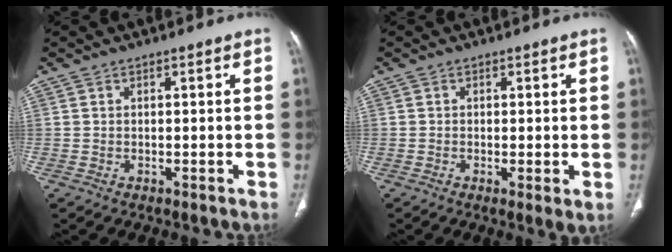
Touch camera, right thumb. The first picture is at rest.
{"total": 2.3, "force": [-0.3, 0.4, 2.2], "torque": [-0.046, -0.012, -0.010]}